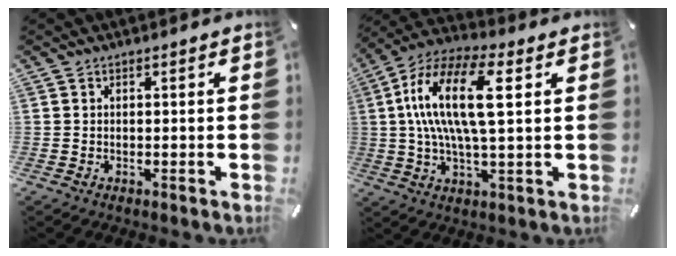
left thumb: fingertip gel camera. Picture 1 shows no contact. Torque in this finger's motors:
{"motor_torque": [0.94, 3.05, 2.41, -0.36, 0.88]}